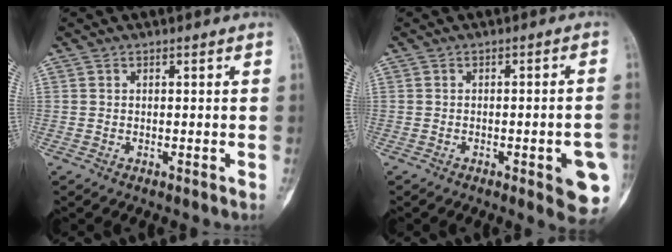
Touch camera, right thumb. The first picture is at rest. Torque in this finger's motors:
{"motor_torque": [1.83, 1.81, 1.08, -1.08, 0.21]}